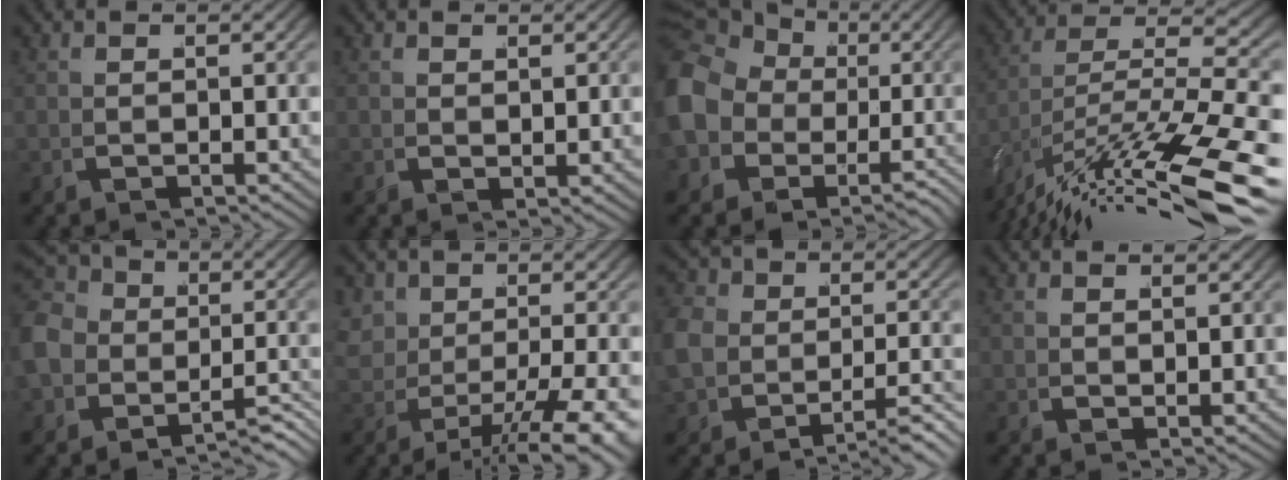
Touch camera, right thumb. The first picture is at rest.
{"total": 1.2, "force": [1.0, 0.4, 0.4], "torque": [-0.005, 0.001, 0.023]}
{"total": 10.1, "force": [-0.8, 8.9, 4.8], "torque": [-0.104, -0.019, -0.017]}
{"total": 12.7, "force": [-6.0, 6.2, 9.3], "torque": [-0.184, -0.039, -0.069]}
{"total": 8.0, "force": [-2.0, 6.4, 4.3], "torque": [-0.089, -0.013, -0.041]}
{"total": 6.2, "force": [-1.5, 3.6, 4.8], "torque": [-0.082, -0.020, -0.014]}
{"total": 5.2, "force": [-2.6, 3.6, 2.6], "torque": [-0.052, -0.010, -0.045]}
{"total": 1.0, "force": [0.7, 0.5, 0.4], "torque": [-0.006, -0.001, 0.017]}